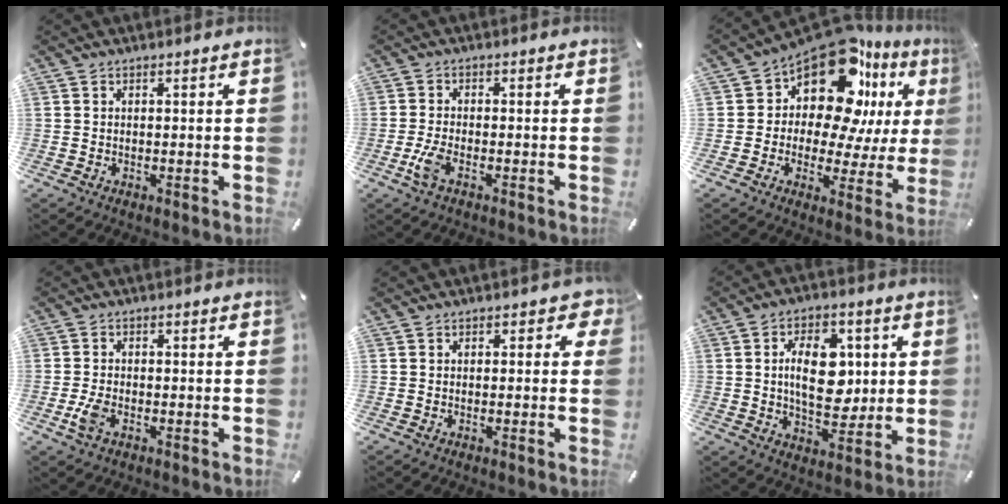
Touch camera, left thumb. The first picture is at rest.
{"total": 4.0, "force": [-1.7, 1.5, 3.3], "torque": [-0.081, -0.002, -0.035]}
{"total": 16.5, "force": [9.8, 9.5, 9.3], "torque": [-0.164, -0.096, 0.166]}
{"total": 3.9, "force": [-1.6, 2.1, 2.9], "torque": [-0.073, -0.002, -0.033]}
{"total": 2.4, "force": [0.3, 1.6, 1.7], "torque": [-0.009, -0.002, -0.001]}
{"total": 14.0, "force": [1.9, 8.9, 10.6], "torque": [-0.169, 0.005, 0.031]}